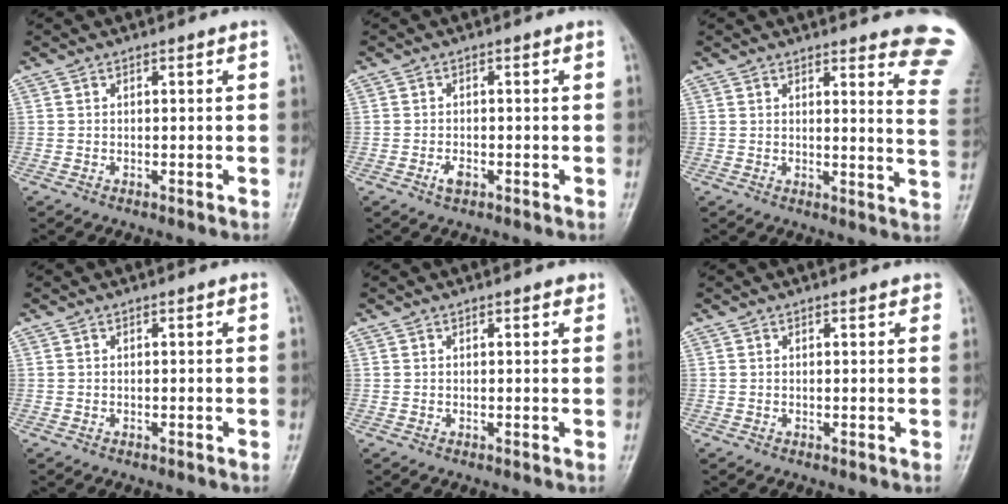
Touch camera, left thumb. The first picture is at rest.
{"total": 1.9, "force": [-0.9, 1.0, 1.4], "torque": [-0.026, 0.002, -0.018]}
{"total": 12.9, "force": [11.6, 1.8, 5.4], "torque": [-0.025, -0.102, 0.100]}
{"total": 0.0}
{"total": 1.2, "force": [0.8, 0.5, 0.8], "torque": [-0.007, -0.002, 0.007]}
{"total": 1.2, "force": [0.9, 0.5, 0.6], "torque": [-0.004, 0.000, 0.008]}